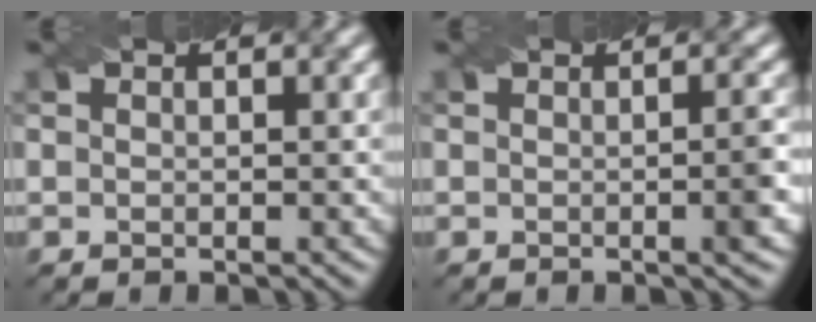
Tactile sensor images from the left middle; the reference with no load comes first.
{"total": 2.4, "force": [-0.4, 0.4, 2.3], "torque": [-0.025, 0.000, -0.008]}